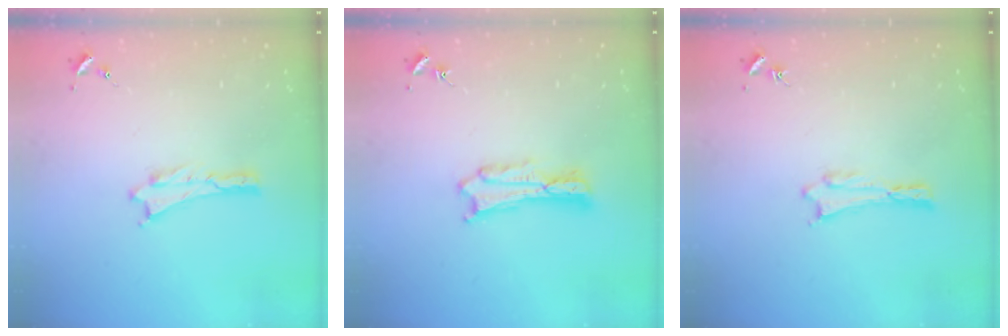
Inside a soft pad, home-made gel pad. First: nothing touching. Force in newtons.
{"total": 1.8, "press": 1.8, "slide": 0.3}
{"total": 0.0}